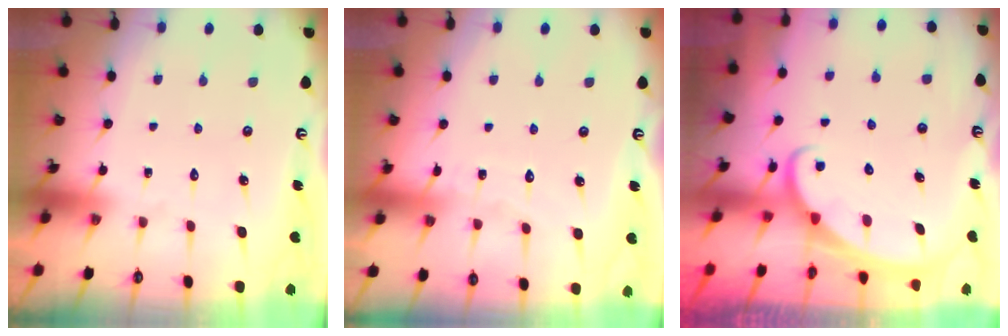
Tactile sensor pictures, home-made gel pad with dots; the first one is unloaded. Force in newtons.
{"total": 4.6, "press": 4.6, "slide": 0.6}
{"total": 2.2, "press": 2.2, "slide": 0.1}